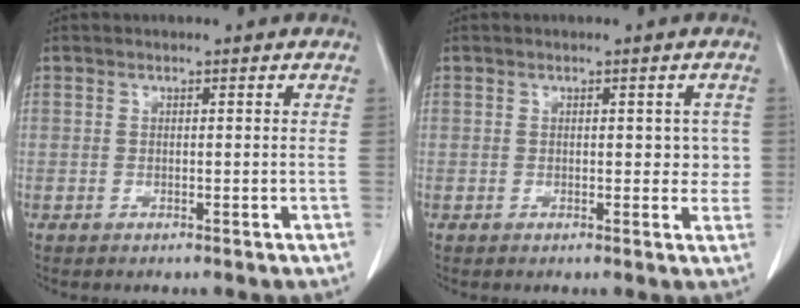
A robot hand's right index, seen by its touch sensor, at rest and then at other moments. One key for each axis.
{"total": 3.1, "fx": 0.3, "fy": 1.8, "fz": 2.5, "tx": -0.021, "ty": 0.008, "tz": 0.003}